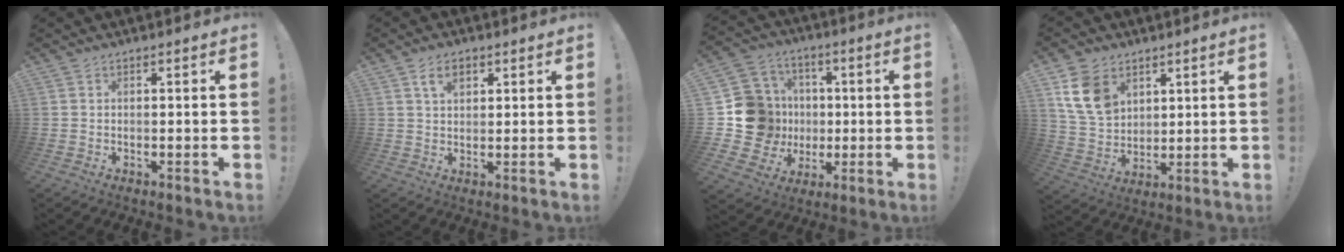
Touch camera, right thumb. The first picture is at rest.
{"total": 5.1, "force": [2.5, 3.0, 3.3], "torque": [-0.055, -0.001, 0.045]}
{"total": 19.5, "force": [-0.4, 17.7, 8.0], "torque": [-0.152, 0.009, 0.035]}
{"total": 13.4, "force": [6.3, 9.8, 6.6], "torque": [-0.123, -0.018, 0.129]}